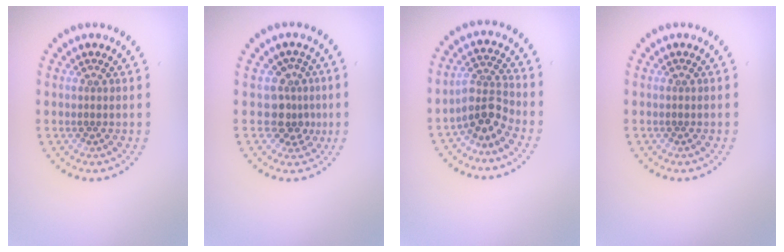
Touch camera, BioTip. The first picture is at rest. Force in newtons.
{"total": 2.8, "press": 2.2, "slide": 1.7}
{"total": 3.0, "press": 2.2, "slide": 2.1}
{"total": 0.0}